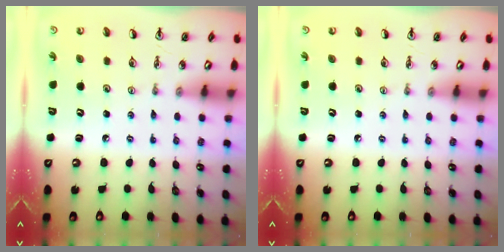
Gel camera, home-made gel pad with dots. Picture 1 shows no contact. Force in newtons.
{"total": 0.0}